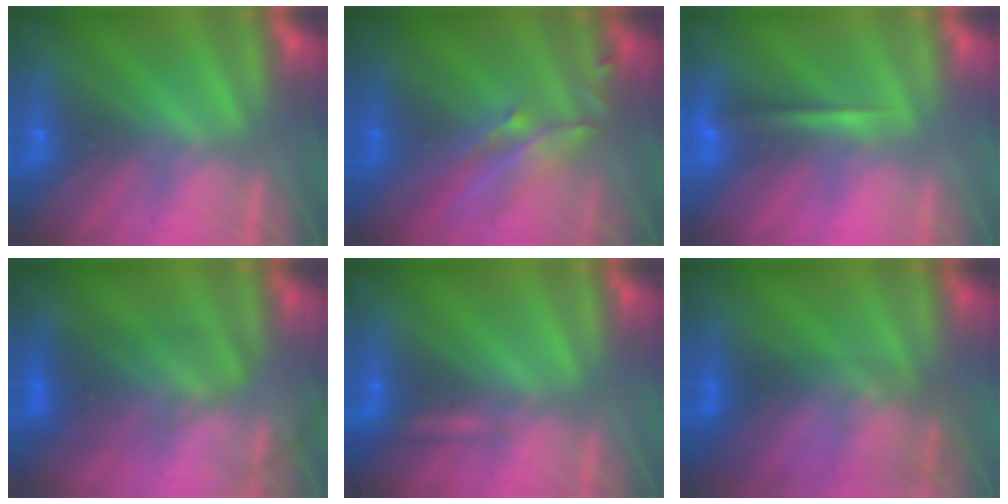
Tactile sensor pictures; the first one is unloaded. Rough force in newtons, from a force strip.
{"total": 2.8}
{"total": 1.3}
{"total": 2.9}
{"total": 2.2}
{"total": 2.8}